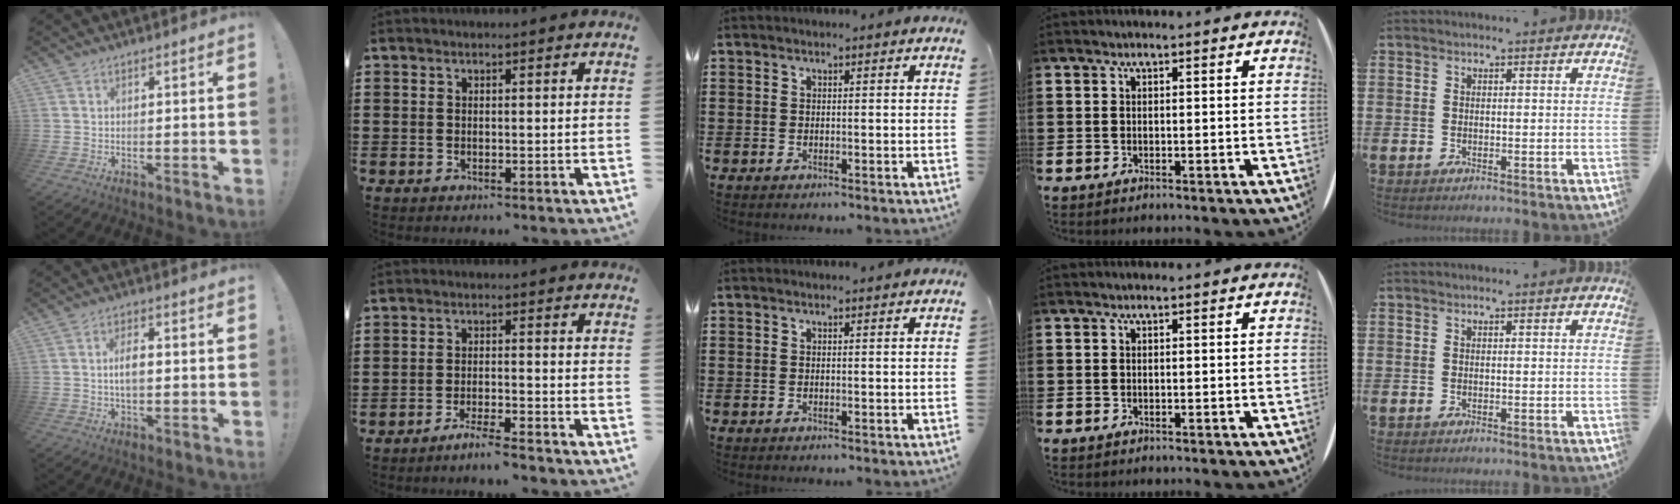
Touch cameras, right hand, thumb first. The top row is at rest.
{"thumb": {"total": 5.0, "force": [-0.3, 2.1, 4.5], "torque": [-0.072, 0.003, -0.011]}, "index": {"total": 3.6, "force": [-3.3, -0.3, 1.3], "torque": [-0.030, -0.003, -0.066]}}